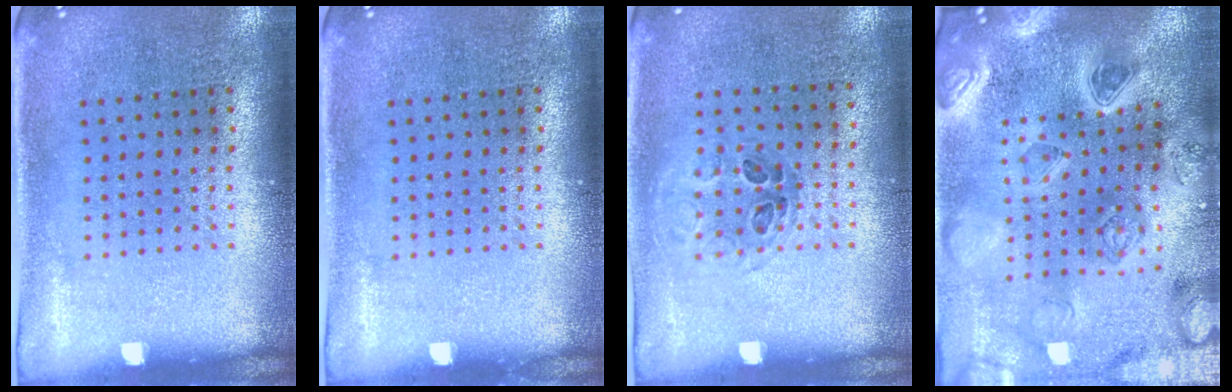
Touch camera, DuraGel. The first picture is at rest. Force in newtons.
{"total": 0.0}
{"total": 1.0, "press": 0.7, "slide": 0.7}
{"total": 4.9, "press": 4.2, "slide": 2.5}